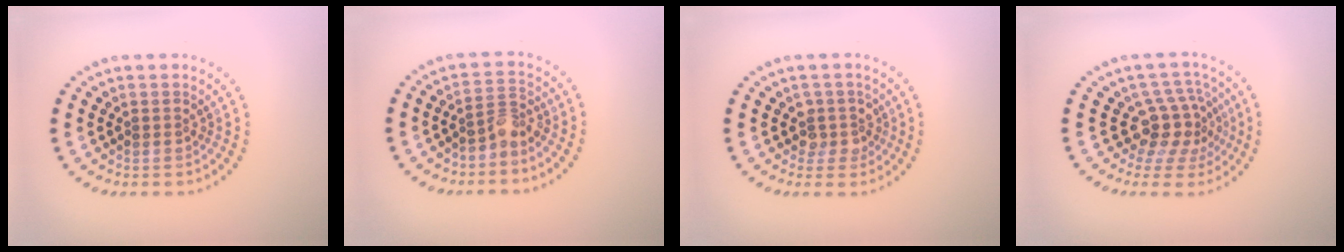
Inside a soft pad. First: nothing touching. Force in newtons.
{"total": 2.1, "press": 1.5, "slide": 1.5}
{"total": 2.0, "press": 1.6, "slide": 1.2}
{"total": 3.7, "press": 2.8, "slide": 2.4}